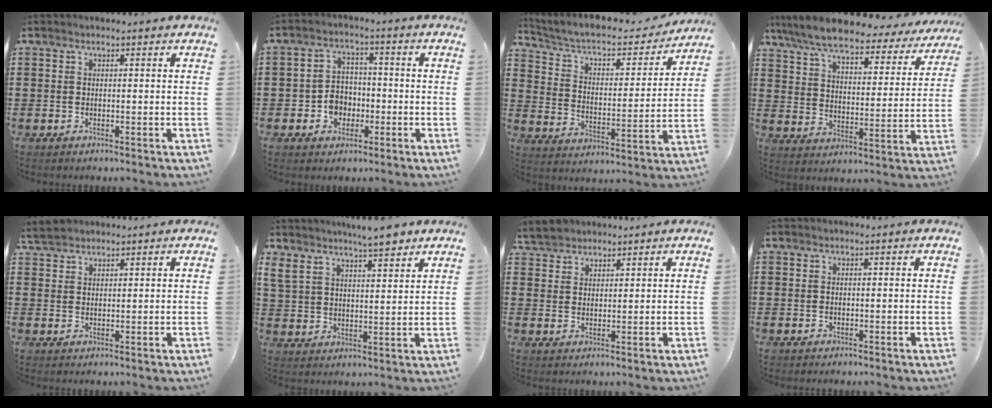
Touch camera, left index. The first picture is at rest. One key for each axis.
{"total": 5.0, "fx": -1.7, "fy": 4.1, "fz": 2.3, "tx": -0.051, "ty": 0.012, "tz": -0.033}
{"total": 5.4, "fx": 4.3, "fy": 1.8, "fz": 2.6, "tx": -0.073, "ty": -0.028, "tz": 0.067}
{"total": 8.0, "fx": 7.1, "fy": 1.0, "fz": 3.5, "tx": -0.098, "ty": -0.042, "tz": 0.121}
{"total": 2.7, "fx": 2.5, "fy": 0.7, "fz": 0.6, "tx": -0.019, "ty": 0.003, "tz": 0.050}
{"total": 7.0, "fx": 6.1, "fy": 2.1, "fz": 2.7, "tx": -0.074, "ty": -0.010, "tz": 0.113}
{"total": 3.0, "fx": 2.9, "fy": 1.0, "fz": 0.0, "tx": -0.011, "ty": 0.002, "tz": 0.056}
{"total": 0.0}